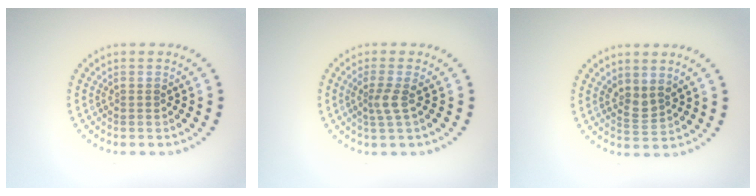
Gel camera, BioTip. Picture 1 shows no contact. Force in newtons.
{"total": 1.9, "press": 1.4, "slide": 1.3}
{"total": 1.9, "press": 1.5, "slide": 1.2}